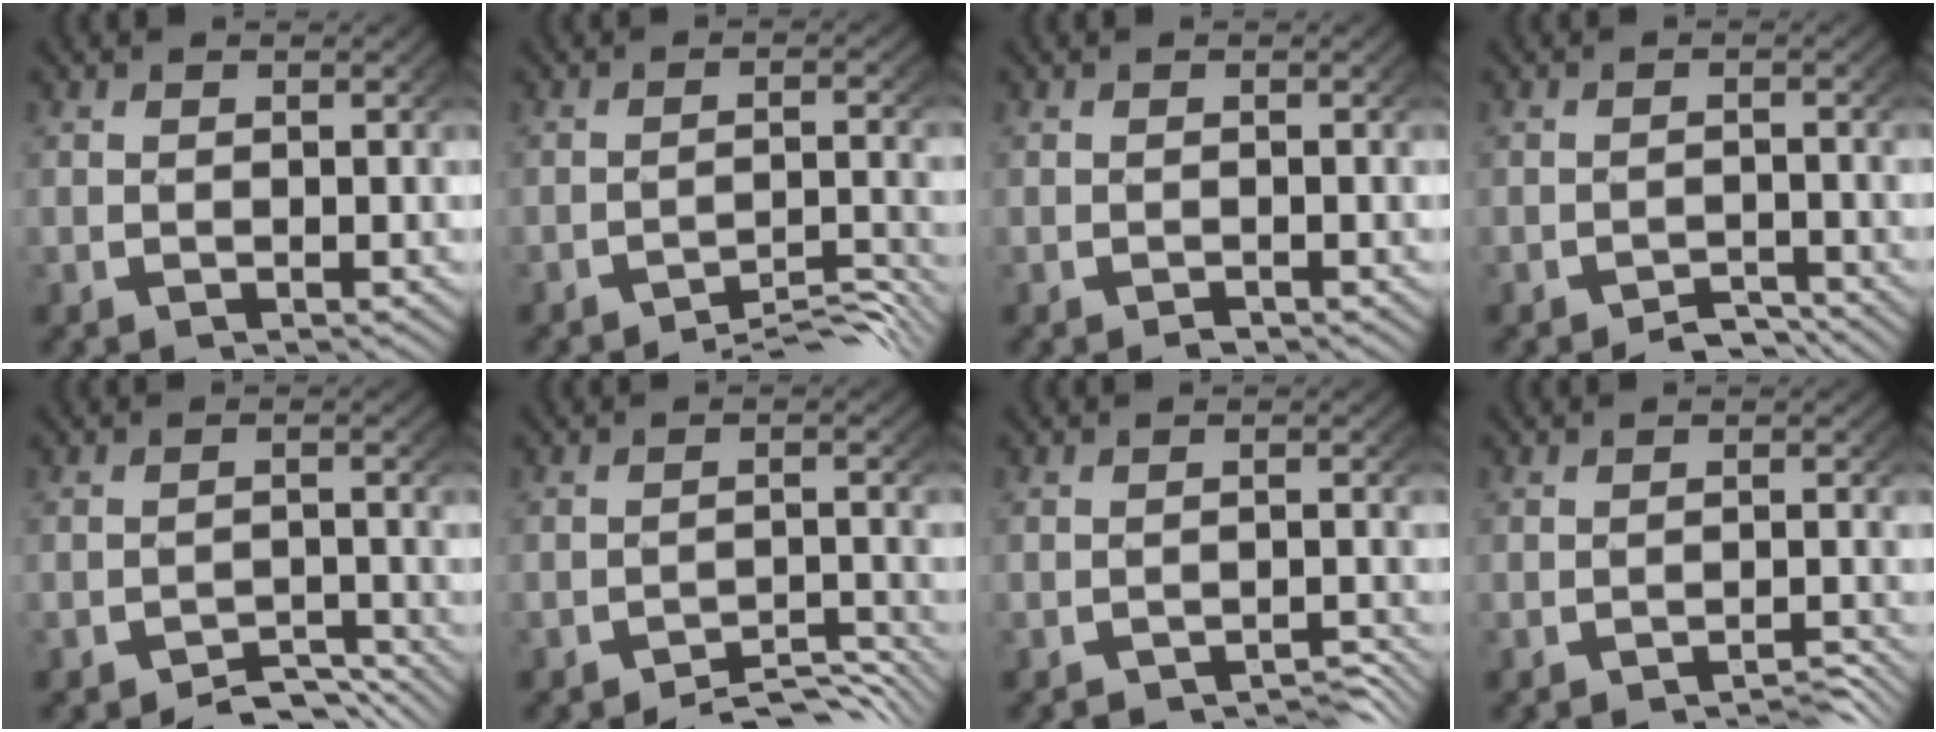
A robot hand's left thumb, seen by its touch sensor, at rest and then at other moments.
{"total": 5.3, "force": [-4.3, 1.5, 2.7], "torque": [-0.029, -0.009, -0.067]}
{"total": 0.5, "force": [-0.5, 0.2, 0.2], "torque": [0.001, -0.001, -0.011]}
{"total": 2.6, "force": [-2.4, 0.7, 0.9], "torque": [-0.008, -0.006, -0.042]}
{"total": 4.2, "force": [-3.7, 1.3, 1.6], "torque": [-0.013, -0.008, -0.061]}
{"total": 5.5, "force": [-4.7, 1.7, 2.4], "torque": [-0.023, -0.008, -0.073]}
{"total": 3.2, "force": [-2.9, 0.8, 1.1], "torque": [-0.006, -0.008, -0.045]}
{"total": 2.9, "force": [-2.6, 0.5, 1.1], "torque": [-0.010, -0.005, -0.041]}